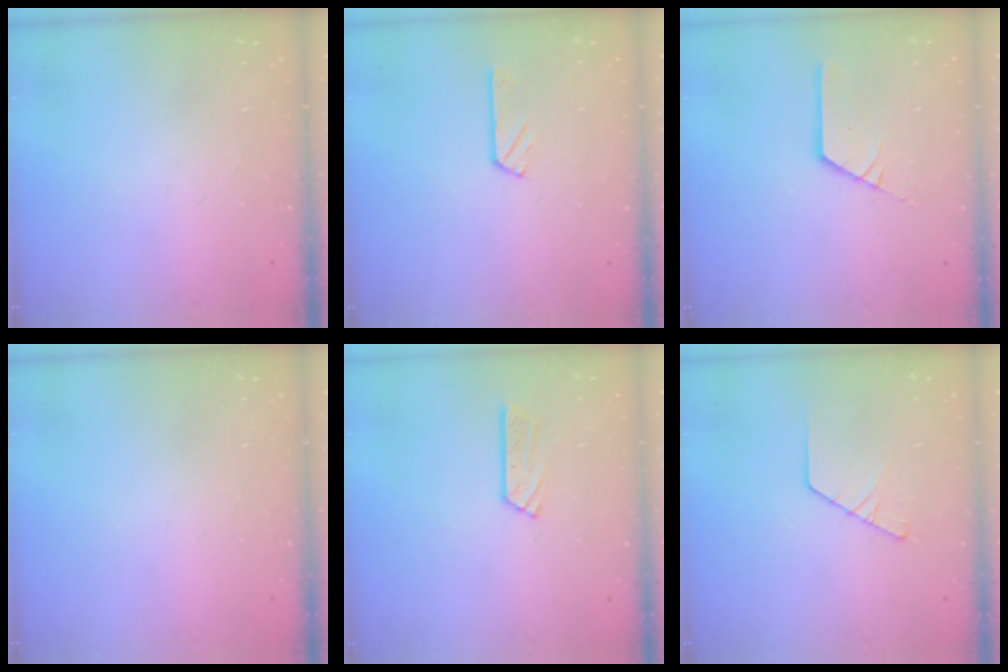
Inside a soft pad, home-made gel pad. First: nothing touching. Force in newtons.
{"total": 3.1, "press": 3.1, "slide": 0.3}
{"total": 2.9, "press": 2.9, "slide": 0.1}
{"total": 0.0}
{"total": 5.4, "press": 5.4, "slide": 0.2}
{"total": 2.5, "press": 2.5, "slide": 0.3}